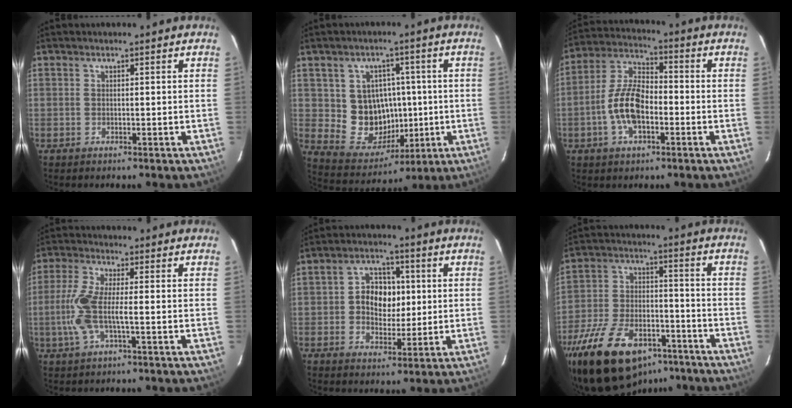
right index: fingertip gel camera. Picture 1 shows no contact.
{"total": 12.2, "force": [0.3, 11.3, 4.6], "torque": [-0.097, 0.013, 0.027]}
{"total": 10.7, "force": [-3.1, 5.4, 8.7], "torque": [-0.184, 0.013, -0.058]}
{"total": 8.2, "force": [-1.6, 1.6, 7.9], "torque": [-0.175, -0.002, -0.030]}
{"total": 7.9, "force": [0.6, 6.2, 4.9], "torque": [-0.092, 0.021, 0.014]}
{"total": 26.0, "force": [-17.4, 12.6, 14.6], "torque": [-0.296, -0.015, -0.267]}